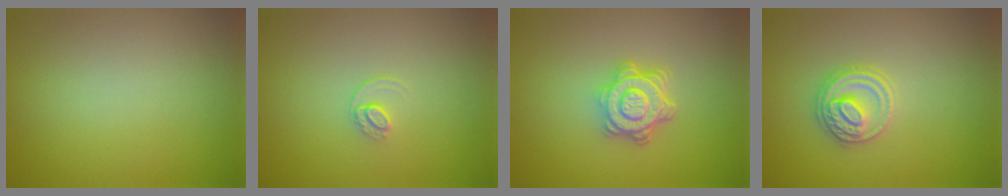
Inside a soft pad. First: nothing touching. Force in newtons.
{"total": 1.0, "press": 0.6, "slide": 0.8}
{"total": 4.8, "press": 3.7, "slide": 3.0}
{"total": 2.8, "press": 2.7, "slide": 0.6}